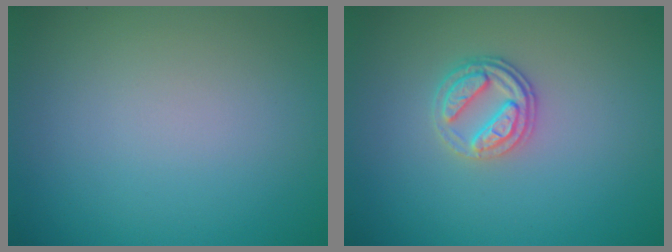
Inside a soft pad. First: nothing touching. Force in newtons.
{"total": 2.7, "press": 2.4, "slide": 1.1}